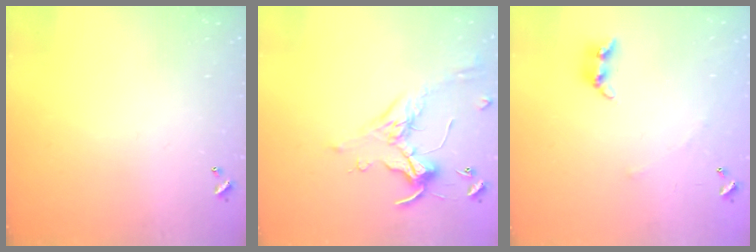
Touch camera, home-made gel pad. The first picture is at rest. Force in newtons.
{"total": 0.9, "press": 0.5, "slide": 0.7}
{"total": 3.6, "press": 3.6, "slide": 0.6}